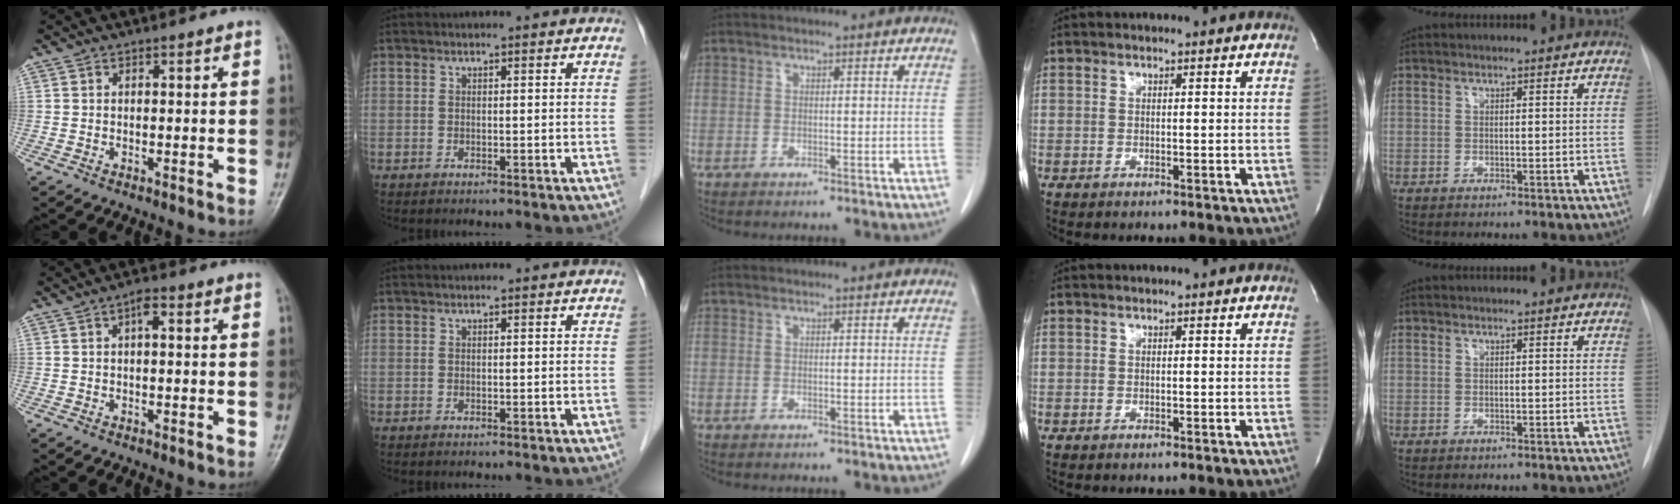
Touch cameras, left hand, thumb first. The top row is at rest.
{"thumb": {"total": 2.4, "force": [0.8, 0.9, 2.1], "torque": [-0.034, 0.006, 0.010]}, "index": {"total": 0.6, "force": [0.6, 0.0, 0.2], "torque": [-0.004, 0.015, 0.011]}}